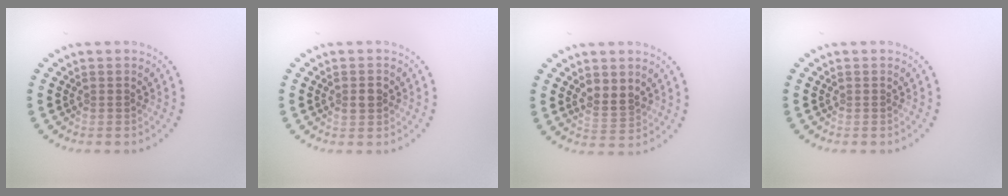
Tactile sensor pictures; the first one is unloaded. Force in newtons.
{"total": 1.3, "press": 1.3, "slide": 0.1}
{"total": 2.4, "press": 2.3, "slide": 0.7}
{"total": 0.0}